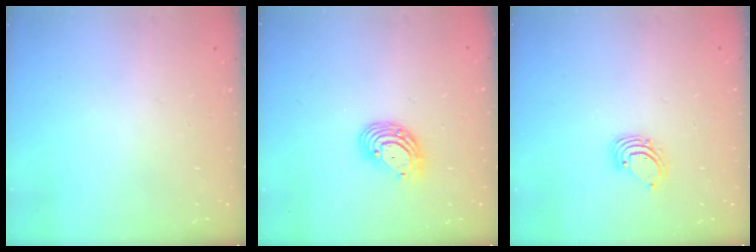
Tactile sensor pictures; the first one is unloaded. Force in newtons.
{"total": 9.0, "press": 8.8, "slide": 1.9}
{"total": 2.6, "press": 2.6, "slide": 0.2}